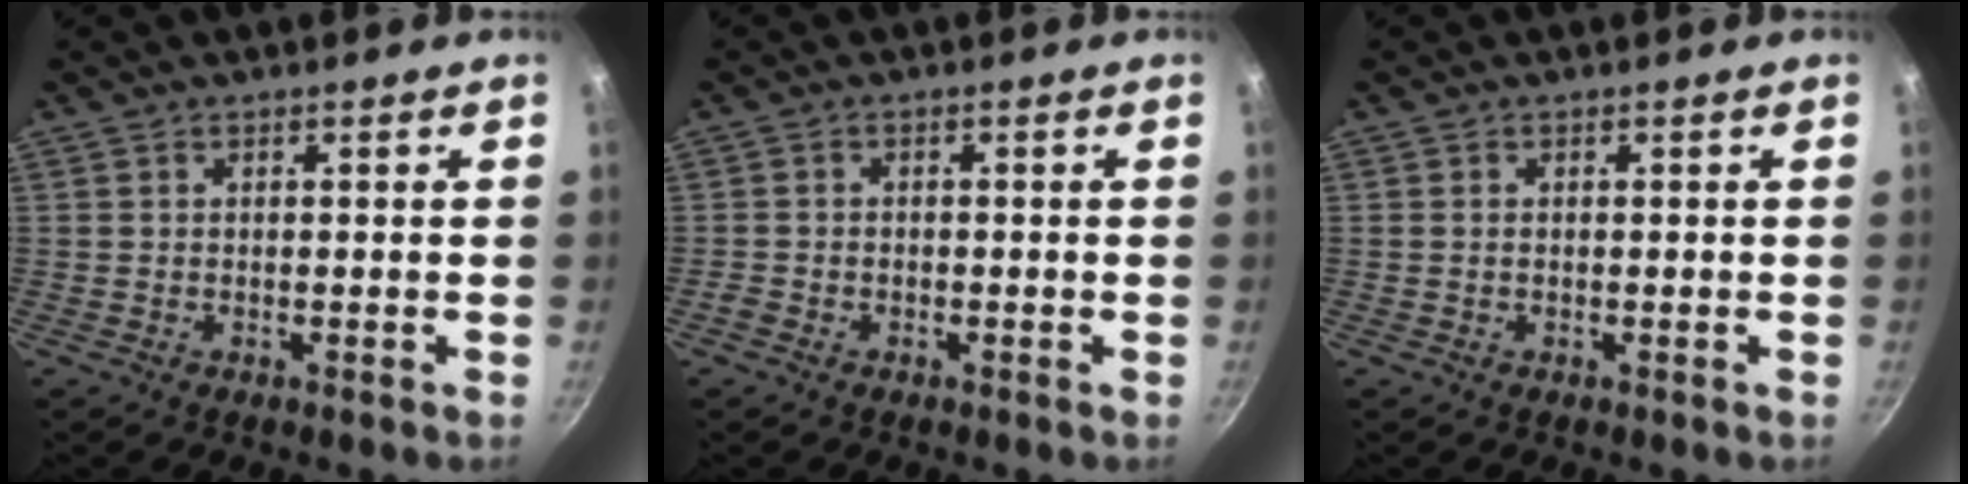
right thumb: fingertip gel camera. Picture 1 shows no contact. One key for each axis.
{"total": 1.4, "fx": -1.0, "fy": 0.8, "fz": 0.4, "tx": -0.014, "ty": 0.007, "tz": -0.021}
{"total": 0.6, "fx": 0.0, "fy": 0.4, "fz": 0.3, "tx": -0.006, "ty": 0.003, "tz": -0.001}